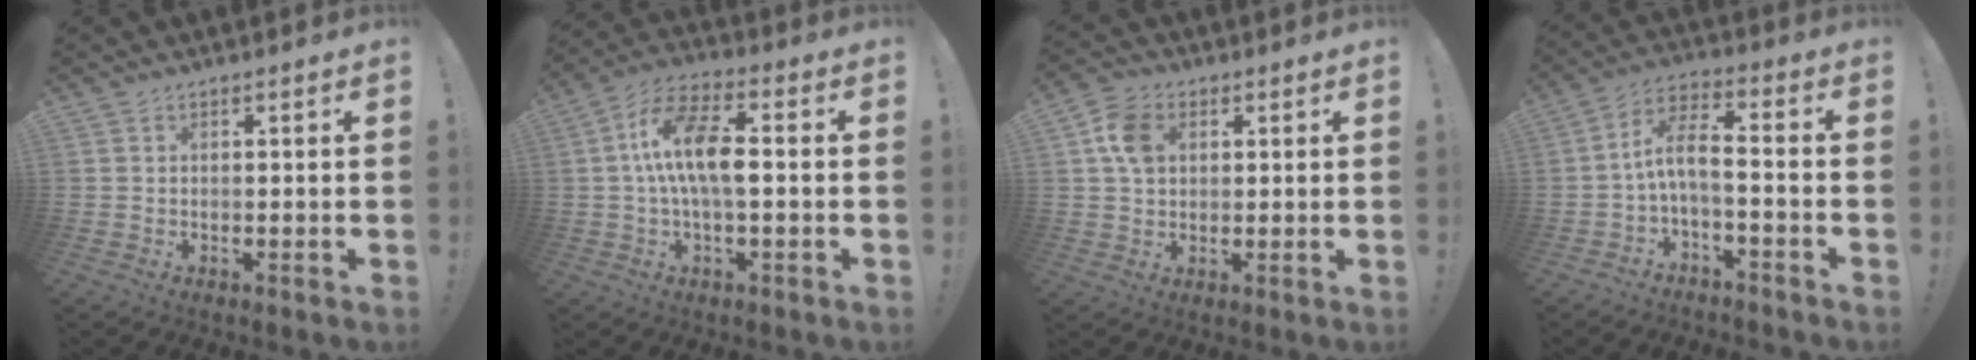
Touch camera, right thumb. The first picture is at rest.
{"total": 13.4, "force": [0.1, 5.5, 12.2], "torque": [-0.234, 0.011, 0.001]}
{"total": 8.2, "force": [2.0, 6.1, 5.1], "torque": [-0.085, 0.008, 0.041]}
{"total": 7.9, "force": [-2.0, 2.9, 7.0], "torque": [-0.129, 0.012, -0.037]}